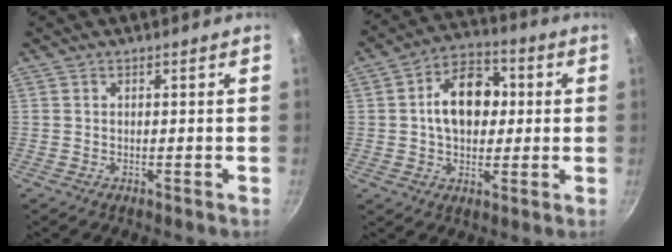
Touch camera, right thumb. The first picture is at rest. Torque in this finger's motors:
{"motor_torque": [1.60, 1.88, 1.08, -0.07, 0.08]}